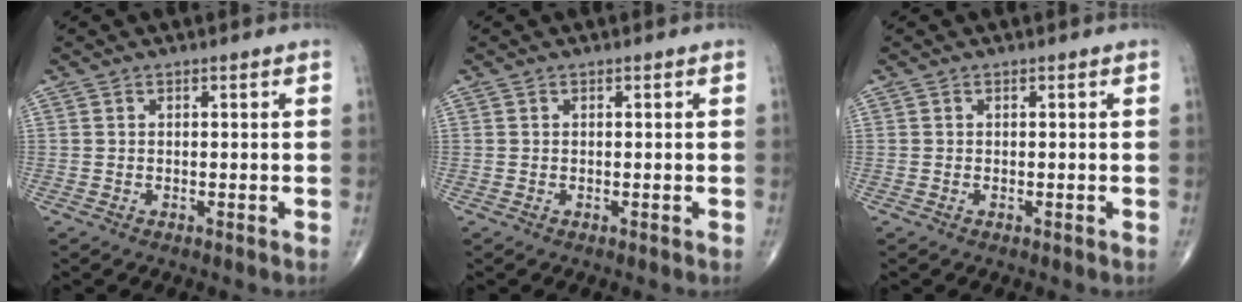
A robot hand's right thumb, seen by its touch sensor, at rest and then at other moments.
{"total": 0.0}
{"total": 0.0}